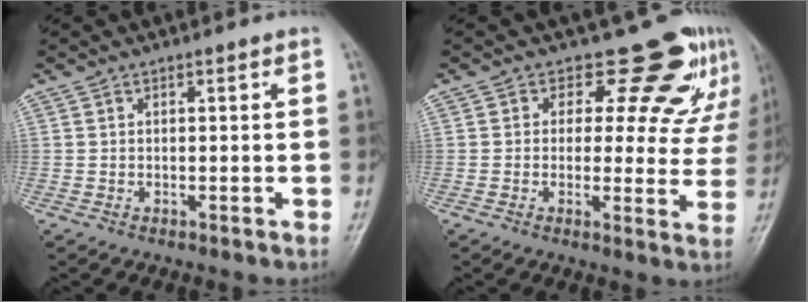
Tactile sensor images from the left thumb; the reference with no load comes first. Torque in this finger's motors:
{"motor_torque": [-0.06, 0.19, -0.09, -0.09, -0.03]}